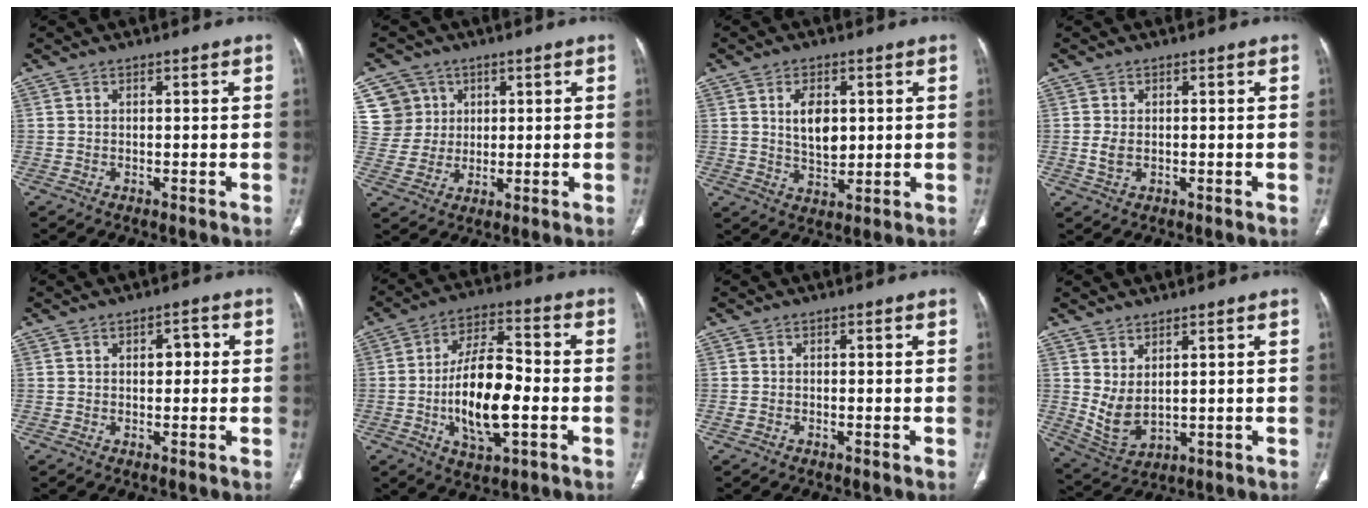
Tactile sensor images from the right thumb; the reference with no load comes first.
{"total": 7.9, "force": [2.8, 7.3, 0.8], "torque": [0.020, -0.009, 0.057]}
{"total": 6.9, "force": [1.5, 4.2, 5.3], "torque": [-0.072, -0.013, 0.029]}
{"total": 2.3, "force": [-0.2, 1.6, 1.7], "torque": [-0.035, -0.001, -0.001]}
{"total": 2.8, "force": [0.3, 1.8, 2.1], "torque": [-0.014, 0.007, 0.000]}
{"total": 15.2, "force": [-3.1, 6.4, 13.4], "torque": [-0.231, 0.020, -0.055]}
{"total": 0.8, "force": [-0.4, 0.5, 0.4], "torque": [-0.012, 0.002, -0.009]}
{"total": 6.2, "force": [1.6, 3.5, 4.9], "torque": [-0.086, -0.019, 0.052]}